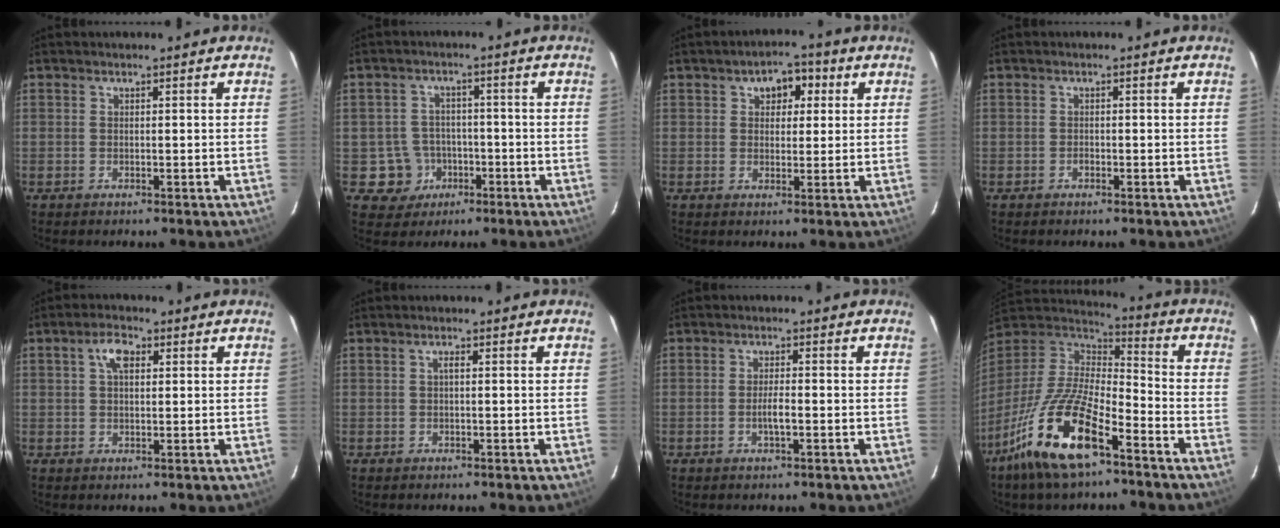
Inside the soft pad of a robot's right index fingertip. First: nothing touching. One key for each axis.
{"total": 6.3, "fx": -2.3, "fy": 5.8, "fz": 0.2, "tx": -0.021, "ty": 0.026, "tz": -0.027}
{"total": 5.4, "fx": 2.1, "fy": 3.7, "fz": 3.3, "tx": -0.042, "ty": 0.019, "tz": 0.031}
{"total": 0.6, "fx": -0.4, "fy": 0.4, "fz": 0.2, "tx": -0.004, "ty": 0.002, "tz": -0.008}
{"total": 4.0, "fx": 1.4, "fy": 2.2, "fz": 3.1, "tx": -0.056, "ty": 0.013, "tz": 0.027}
{"total": 0.7, "fx": 0.1, "fy": 0.1, "fz": 0.7, "tx": -0.013, "ty": 0.004, "tz": -0.001}
{"total": 2.6, "fx": -0.9, "fy": 0.5, "fz": 2.3, "tx": -0.043, "ty": -0.002, "tz": -0.016}
{"total": 19.9, "fx": -11.7, "fy": 6.2, "fz": 14.9, "tx": -0.307, "ty": -0.031, "tz": -0.226}